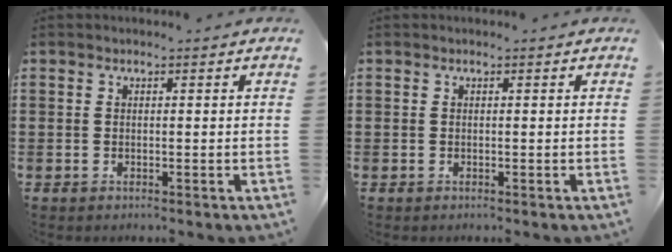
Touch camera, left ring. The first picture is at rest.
{"total": 0.0}